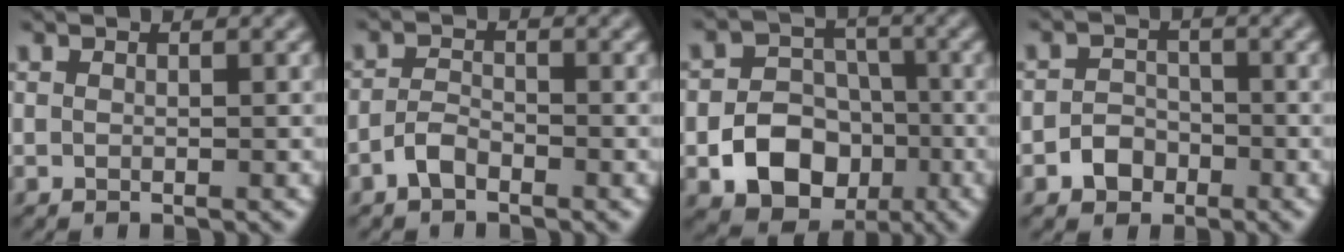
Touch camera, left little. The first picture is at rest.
{"total": 2.0, "force": [-1.5, 0.7, 1.0], "torque": [-0.020, 0.005, -0.034]}
{"total": 8.4, "force": [-3.0, 6.8, 3.9], "torque": [-0.042, -0.008, -0.071]}
{"total": 2.4, "force": [-1.4, 1.8, 0.7], "torque": [-0.005, 0.004, -0.030]}